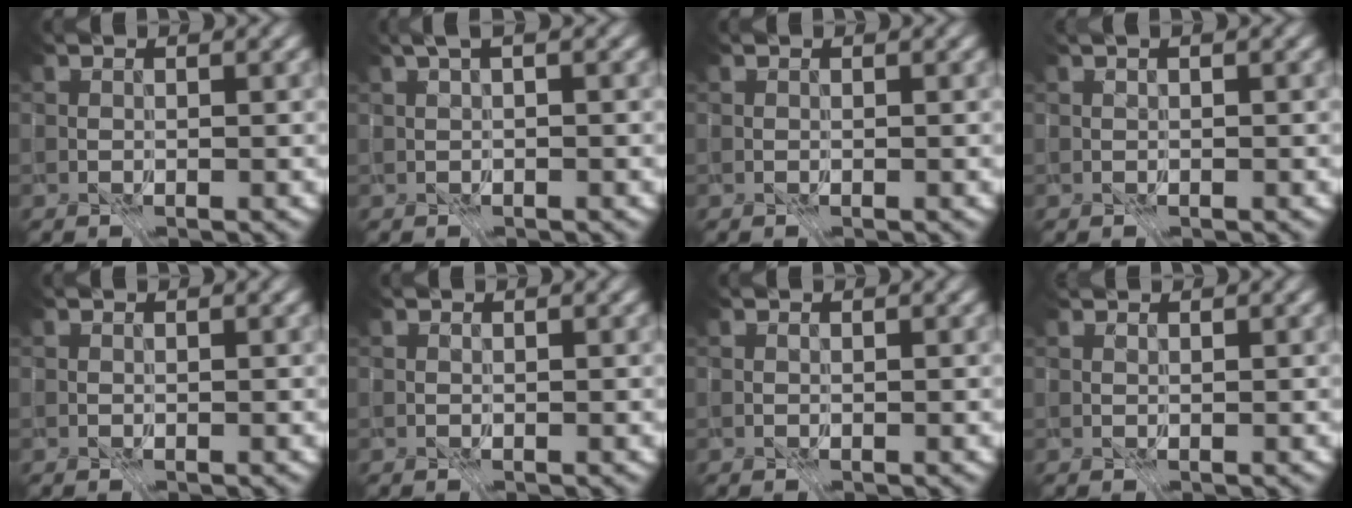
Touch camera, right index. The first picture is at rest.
{"total": 1.3, "force": [-0.1, -0.8, 1.0], "torque": [-0.008, -0.009, 0.008]}
{"total": 0.0}
{"total": 1.3, "force": [-0.3, -1.1, -0.5], "torque": [0.022, -0.007, -0.002]}
{"total": 0.0}
{"total": 0.0}
{"total": 0.0}
{"total": 0.7, "force": [0.7, -0.2, 0.1], "torque": [-0.007, 0.002, 0.023]}